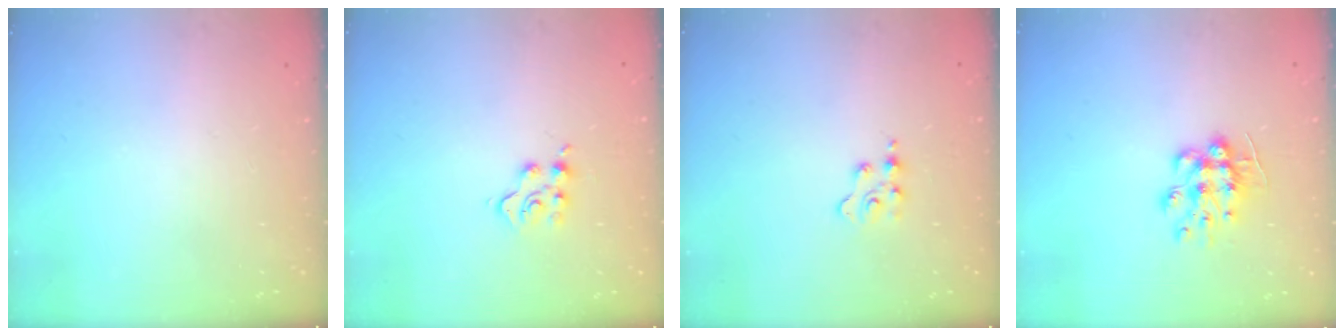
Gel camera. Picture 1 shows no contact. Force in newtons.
{"total": 5.2, "press": 5.2, "slide": 0.6}
{"total": 2.6, "press": 2.5, "slide": 0.4}
{"total": 9.3, "press": 9.3, "slide": 0.7}